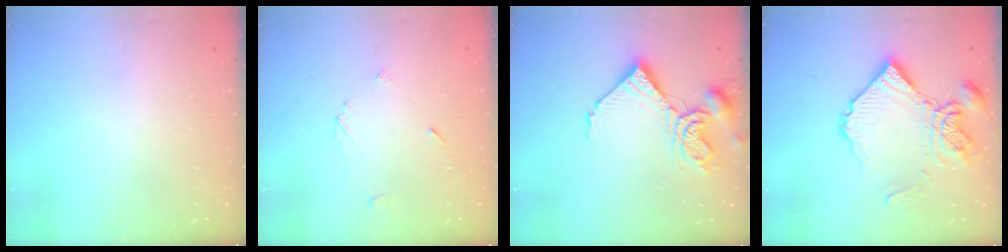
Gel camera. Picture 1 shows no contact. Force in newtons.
{"total": 2.3, "press": 2.3, "slide": 0.2}
{"total": 12.5, "press": 12.4, "slide": 1.5}
{"total": 14.8, "press": 14.7, "slide": 1.5}